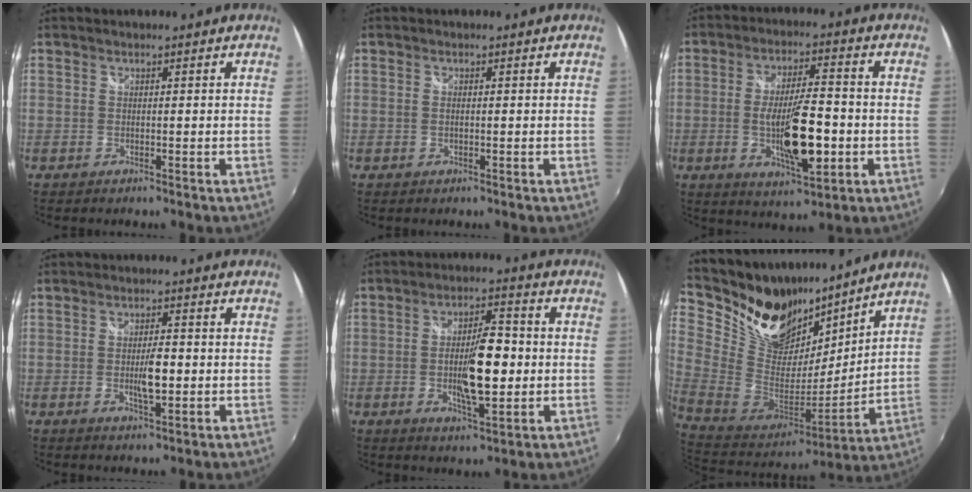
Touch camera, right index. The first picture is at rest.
{"total": 0.8, "force": [0.1, 0.3, 0.7], "torque": [-0.015, 0.000, -0.001]}
{"total": 13.3, "force": [-2.9, 3.5, 12.5], "torque": [-0.222, -0.015, -0.043]}
{"total": 5.0, "force": [-0.7, 1.6, 4.7], "torque": [-0.084, -0.004, -0.011]}
{"total": 11.3, "force": [-1.3, 3.6, 10.7], "torque": [-0.183, -0.001, -0.019]}
{"total": 25.2, "force": [18.9, 12.8, 10.7], "torque": [-0.272, 0.016, 0.343]}